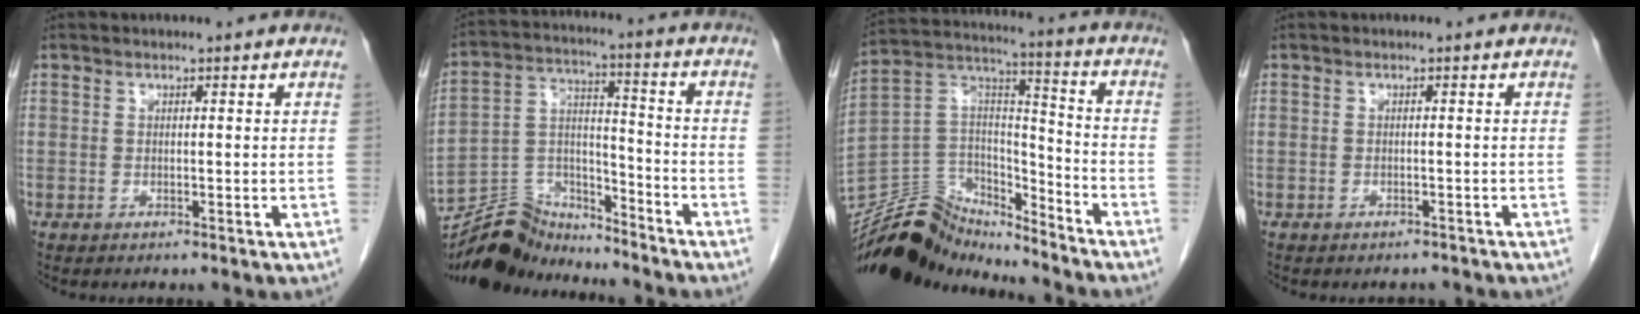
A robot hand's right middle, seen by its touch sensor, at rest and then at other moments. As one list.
[{"total": 11.3, "force": [-11.0, 2.5, 0.6], "torque": [-0.014, 0.036, -0.205]}, {"total": 13.3, "force": [-12.9, 3.2, 1.0], "torque": [-0.016, 0.066, -0.236]}, {"total": 1.9, "force": [-1.7, 0.8, 0.2], "torque": [-0.007, 0.000, -0.024]}]